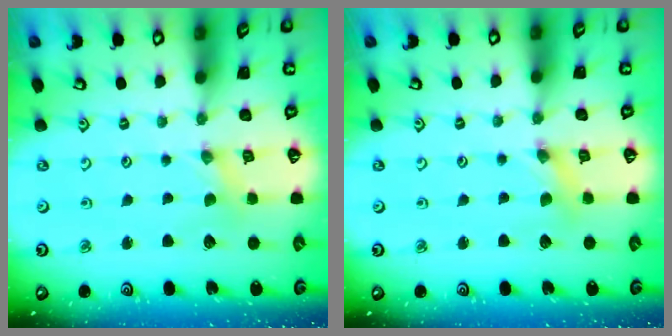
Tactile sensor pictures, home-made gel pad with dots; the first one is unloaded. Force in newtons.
{"total": 2.3, "press": 2.3, "slide": 0.3}